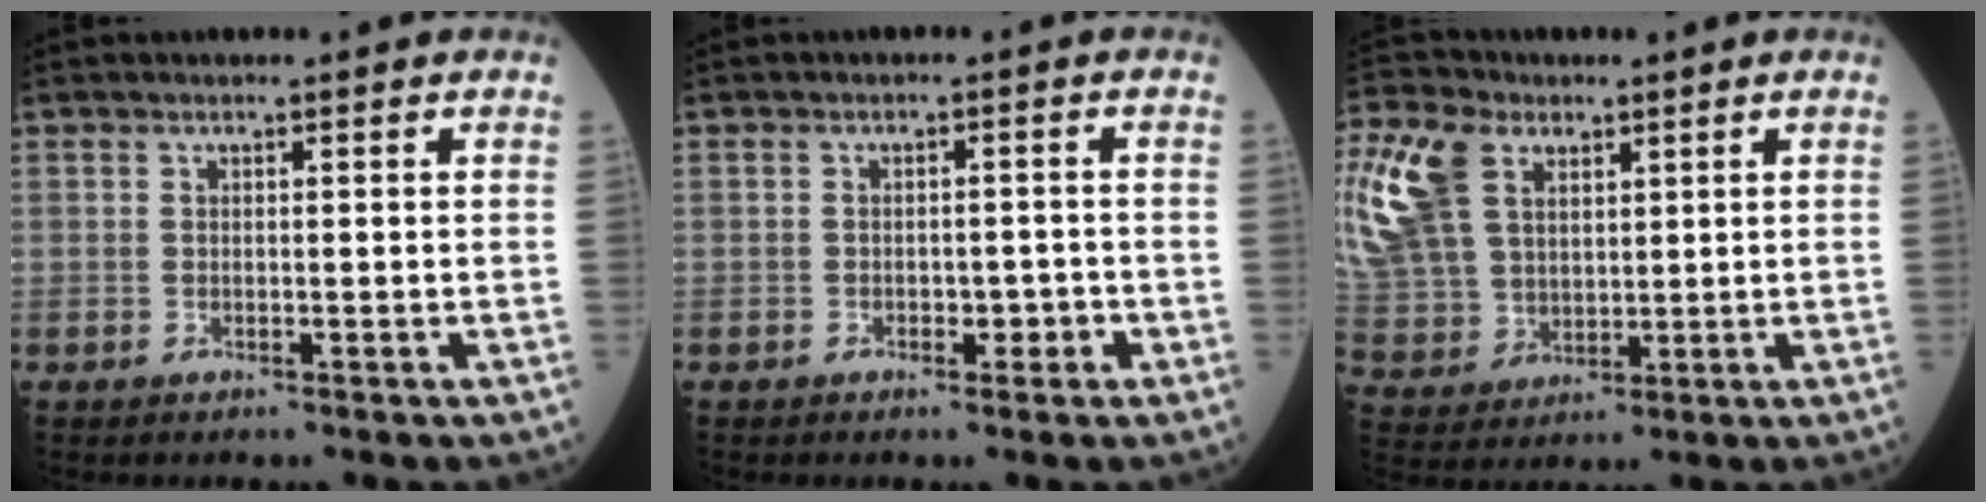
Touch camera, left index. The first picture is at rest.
{"total": 2.5, "force": [-1.2, 1.2, 1.8], "torque": [-0.023, 0.006, -0.017]}
{"total": 23.7, "force": [10.3, 16.6, 13.4], "torque": [-0.385, 0.072, 0.206]}